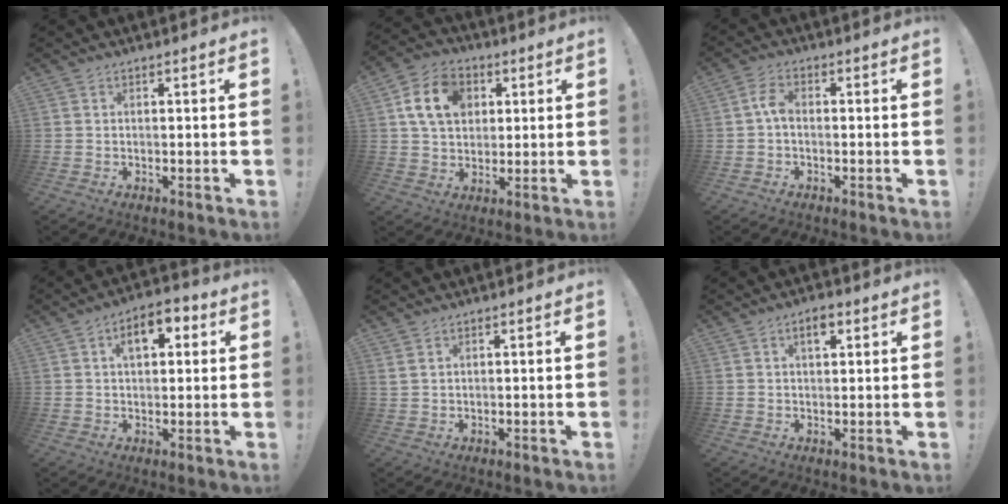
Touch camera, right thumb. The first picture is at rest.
{"total": 13.4, "force": [4.4, 10.2, 7.5], "torque": [-0.133, 0.003, 0.087]}
{"total": 4.1, "force": [-0.1, 2.2, 3.4], "torque": [-0.074, 0.010, -0.002]}
{"total": 8.2, "force": [2.7, 4.7, 6.2], "torque": [-0.082, 0.003, 0.041]}
{"total": 1.7, "force": [0.9, 0.7, 1.3], "torque": [-0.035, 0.004, 0.020]}
{"total": 4.1, "force": [1.8, 2.0, 3.1], "torque": [-0.042, -0.001, 0.026]}